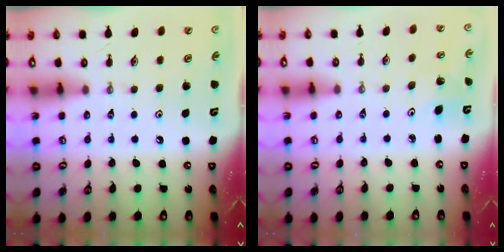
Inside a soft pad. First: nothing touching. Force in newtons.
{"total": 3.5, "press": 2.9, "slide": 2.0}